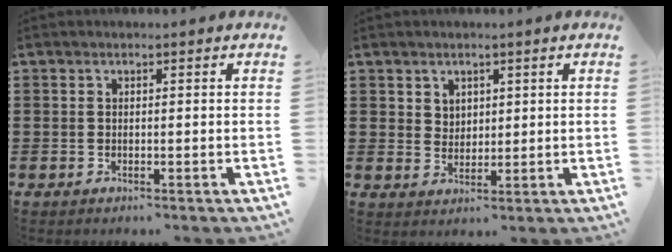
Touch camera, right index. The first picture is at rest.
{"total": 2.9, "force": [1.8, 2.3, 0.3], "torque": [-0.015, 0.011, 0.034]}